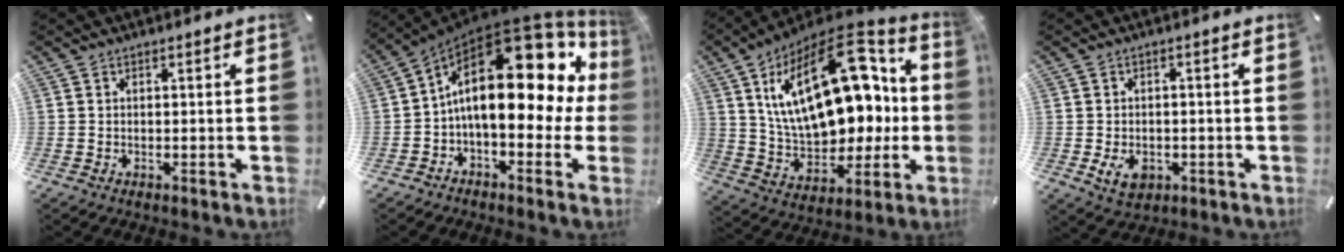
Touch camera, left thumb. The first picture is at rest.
{"total": 23.4, "force": [4.7, 11.9, 19.7], "torque": [-0.319, -0.042, 0.080]}
{"total": 27.4, "force": [7.8, 16.0, 20.9], "torque": [-0.354, -0.034, 0.145]}
{"total": 5.0, "force": [-1.6, 3.6, 3.1], "torque": [-0.063, -0.001, -0.032]}